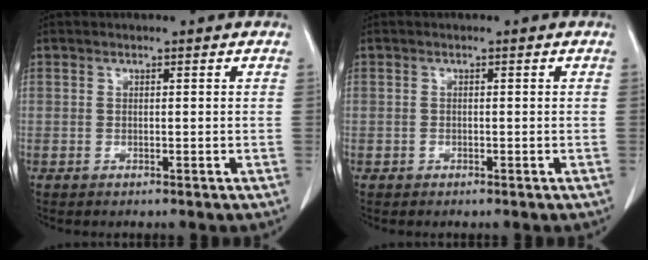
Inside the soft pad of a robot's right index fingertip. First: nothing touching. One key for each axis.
{"total": 0.7, "fx": -0.4, "fy": 0.5, "fz": 0.0, "tx": 0.000, "ty": 0.004, "tz": -0.008}